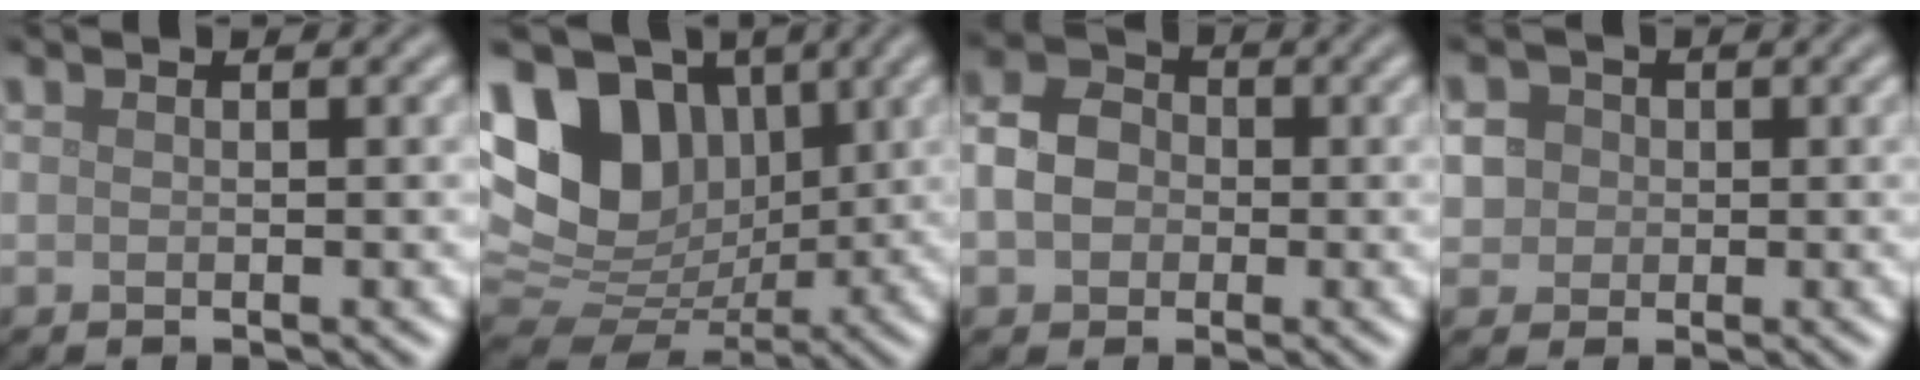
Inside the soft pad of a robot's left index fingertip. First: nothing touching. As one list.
[{"total": 11.9, "force": [4.1, 8.7, 7.0], "torque": [-0.139, 0.020, 0.068]}, {"total": 4.1, "force": [-0.6, 3.3, 2.2], "torque": [-0.041, 0.005, -0.016]}, {"total": 4.9, "force": [0.9, 4.4, 1.8], "torque": [-0.034, 0.029, 0.001]}]